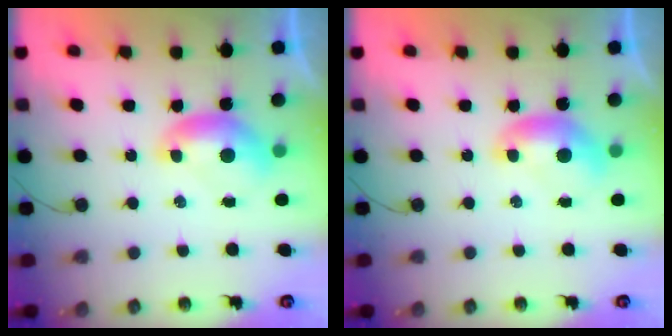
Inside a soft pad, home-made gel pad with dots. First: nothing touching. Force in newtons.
{"total": 0.0}